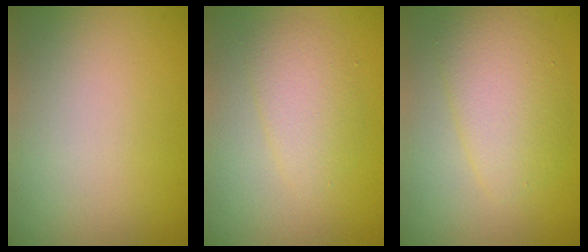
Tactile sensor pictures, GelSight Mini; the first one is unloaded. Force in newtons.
{"total": 2.6, "press": 2.6, "slide": 0.0}
{"total": 4.4, "press": 4.4, "slide": 0.1}